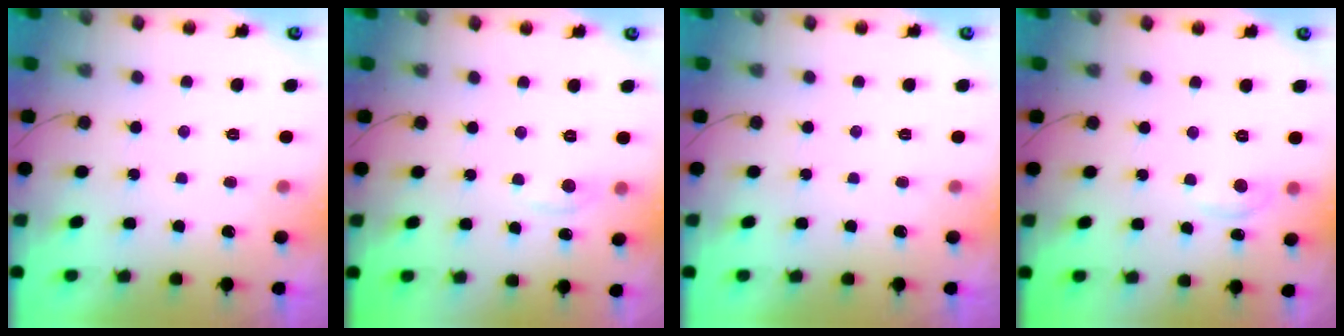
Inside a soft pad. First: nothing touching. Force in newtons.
{"total": 2.8, "press": 2.8, "slide": 0.4}
{"total": 0.0}
{"total": 2.7, "press": 2.7, "slide": 0.4}